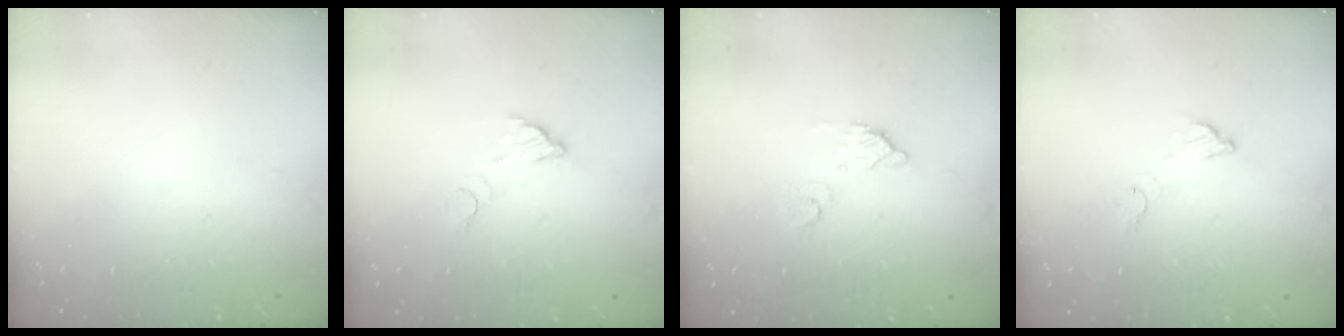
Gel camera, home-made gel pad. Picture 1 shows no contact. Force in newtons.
{"total": 3.5, "press": 3.5, "slide": 0.2}
{"total": 5.1, "press": 5.1, "slide": 0.4}
{"total": 4.1, "press": 4.1, "slide": 0.2}